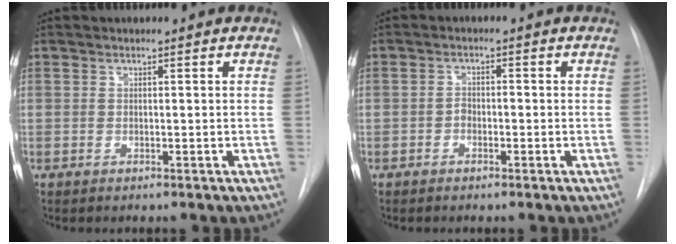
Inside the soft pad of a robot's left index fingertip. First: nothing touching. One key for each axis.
{"total": 1.6, "fx": -1.3, "fy": 0.7, "fz": 0.7, "tx": -0.008, "ty": -0.002, "tz": -0.023}